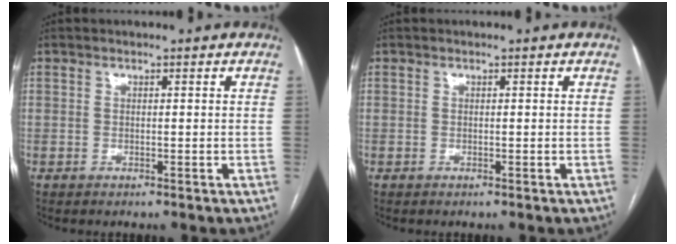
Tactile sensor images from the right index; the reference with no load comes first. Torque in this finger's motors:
{"motor_torque": [0.01, 0.01, 0.00, 0.00]}